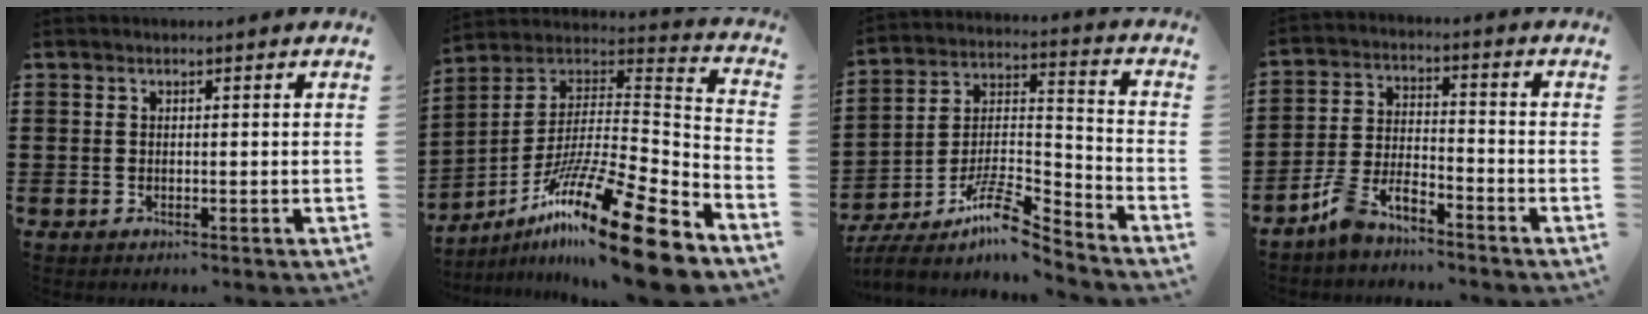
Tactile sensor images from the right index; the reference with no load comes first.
{"total": 20.0, "force": [-13.9, 2.0, 14.4], "torque": [-0.245, 0.041, -0.245]}
{"total": 10.3, "force": [-7.9, 2.6, 6.1], "torque": [-0.113, 0.015, -0.151]}
{"total": 6.1, "force": [-5.2, 1.7, 2.9], "torque": [-0.077, 0.002, -0.104]}